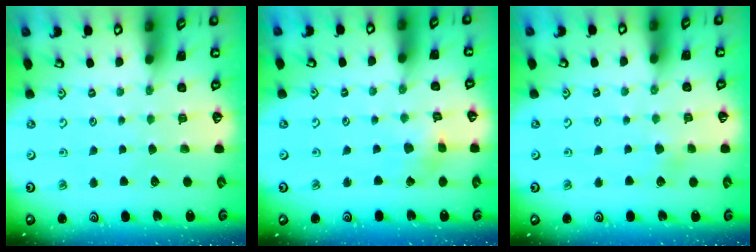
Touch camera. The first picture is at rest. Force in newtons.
{"total": 2.9, "press": 2.9, "slide": 0.2}
{"total": 2.9, "press": 2.8, "slide": 0.3}